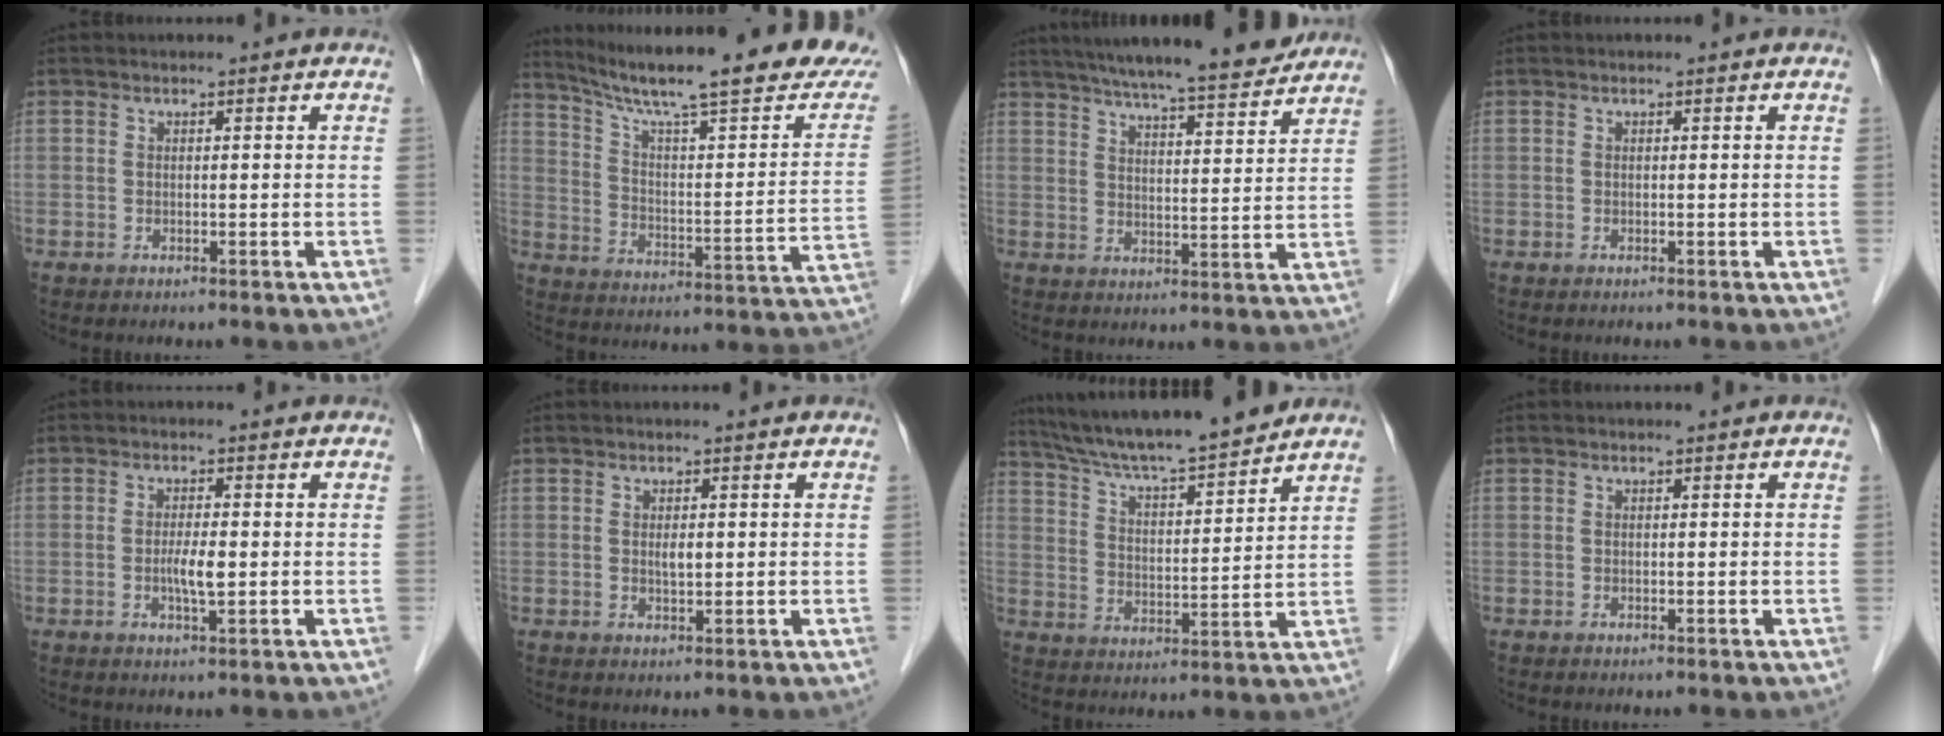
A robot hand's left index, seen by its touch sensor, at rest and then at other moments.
{"total": 25.9, "force": [21.2, 1.8, 14.7], "torque": [-0.229, -0.037, 0.291]}
{"total": 16.8, "force": [15.0, 0.9, 7.6], "torque": [-0.120, 0.011, 0.213]}
{"total": 0.0}
{"total": 3.0, "force": [-0.4, 0.4, 2.9], "torque": [-0.059, -0.004, -0.007]}
{"total": 1.4, "force": [0.3, 0.5, 1.3], "torque": [-0.023, -0.002, 0.006]}
{"total": 15.9, "force": [14.3, 0.6, 6.9], "torque": [-0.121, 0.011, 0.232]}
{"total": 0.0}